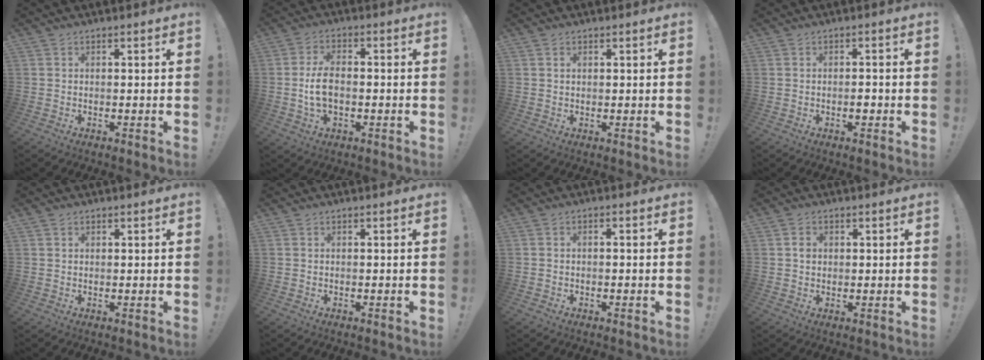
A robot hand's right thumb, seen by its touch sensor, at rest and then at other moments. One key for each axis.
{"total": 7.3, "fx": -0.7, "fy": 4.4, "fz": 5.8, "tx": -0.107, "ty": 0.006, "tz": -0.010}
{"total": 0.6, "fx": 0.3, "fy": 0.4, "fz": 0.3, "tx": -0.001, "ty": -0.001, "tz": 0.004}
{"total": 1.9, "fx": -0.6, "fy": 1.1, "fz": 1.4, "tx": -0.013, "ty": 0.003, "tz": -0.011}
{"total": 0.7, "fx": 0.5, "fy": 0.6, "fz": 0.0, "tx": 0.003, "ty": -0.001, "tz": 0.009}
{"total": 0.0}
{"total": 1.5, "fx": -1.3, "fy": 0.2, "fz": 0.7, "tx": -0.009, "ty": 0.004, "tz": -0.023}
{"total": 2.1, "fx": 0.2, "fy": 1.8, "fz": 1.0, "tx": -0.005, "ty": -0.001, "tz": 0.000}